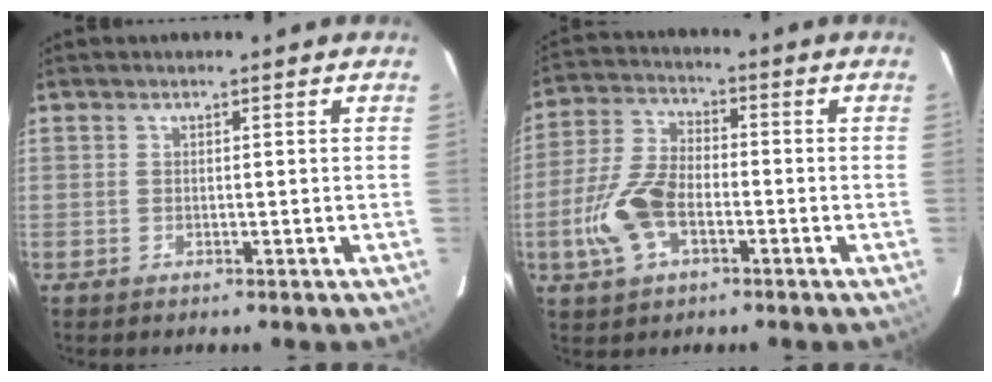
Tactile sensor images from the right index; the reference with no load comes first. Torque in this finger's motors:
{"motor_torque": [0.45, -0.36, 0.33, 0.13]}